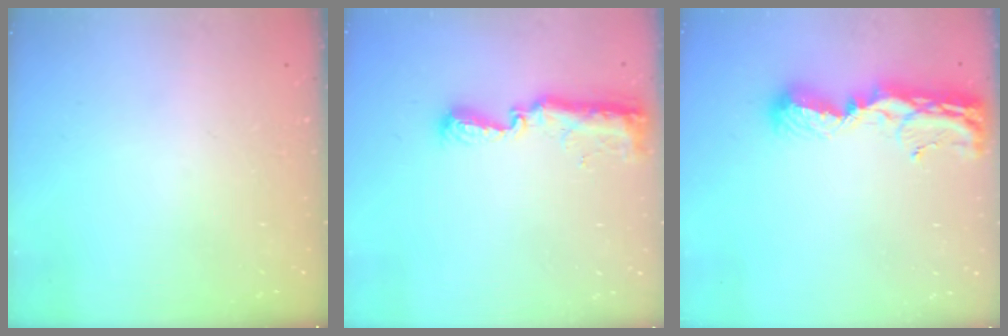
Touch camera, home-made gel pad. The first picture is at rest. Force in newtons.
{"total": 8.8, "press": 8.8, "slide": 0.9}
{"total": 10.1, "press": 10.0, "slide": 0.8}